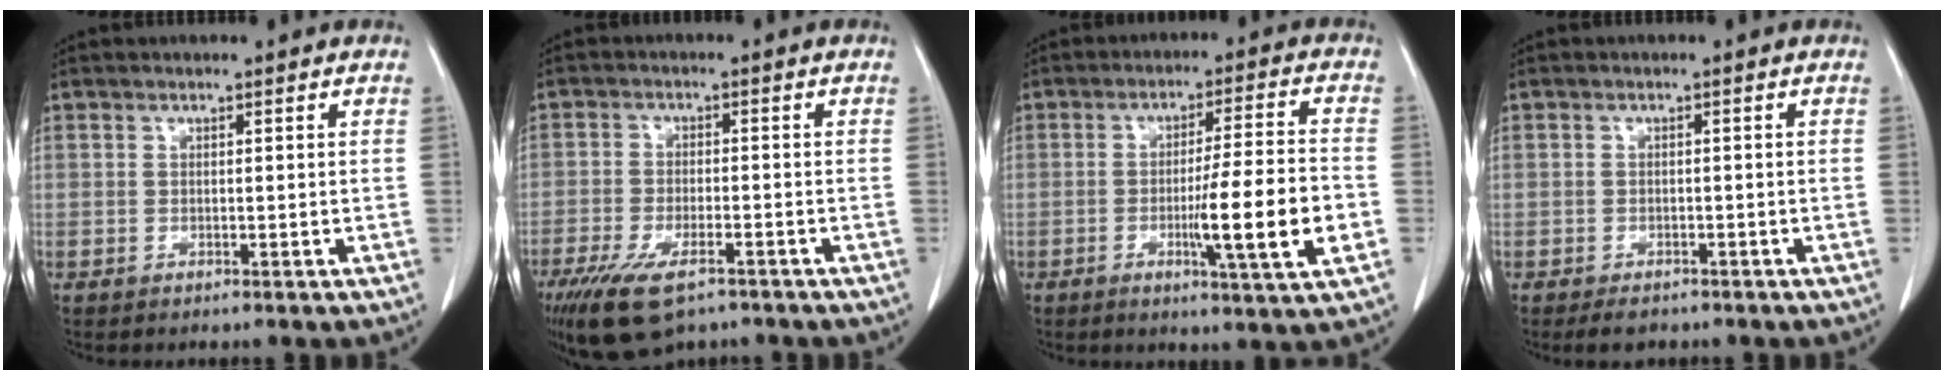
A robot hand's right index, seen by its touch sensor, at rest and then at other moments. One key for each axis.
{"total": 10.1, "fx": -6.8, "fy": 3.5, "fz": 6.6, "tx": -0.119, "ty": -0.018, "tz": -0.113}
{"total": 11.6, "fx": -3.0, "fy": -0.4, "fz": 11.2, "tx": -0.174, "ty": -0.013, "tz": -0.052}
{"total": 2.4, "fx": -1.8, "fy": 1.4, "fz": 0.8, "tx": -0.011, "ty": 0.000, "tz": -0.021}